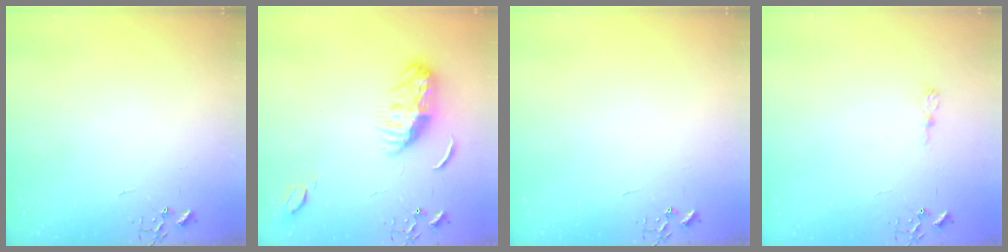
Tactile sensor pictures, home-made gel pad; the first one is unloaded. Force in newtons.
{"total": 10.4, "press": 10.4, "slide": 0.1}
{"total": 0.0}
{"total": 6.0, "press": 6.0, "slide": 0.7}